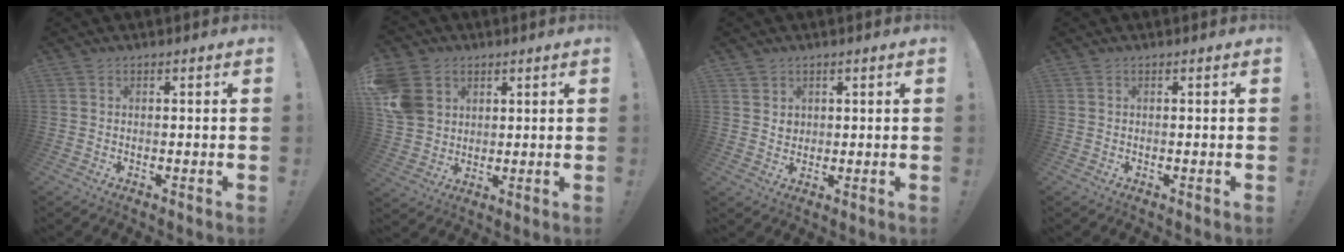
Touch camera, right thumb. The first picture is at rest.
{"total": 11.4, "force": [4.1, 9.5, 4.7], "torque": [-0.088, -0.012, 0.088]}
{"total": 3.0, "force": [1.7, 2.4, 0.4], "torque": [0.001, -0.011, 0.028]}
{"total": 0.0}